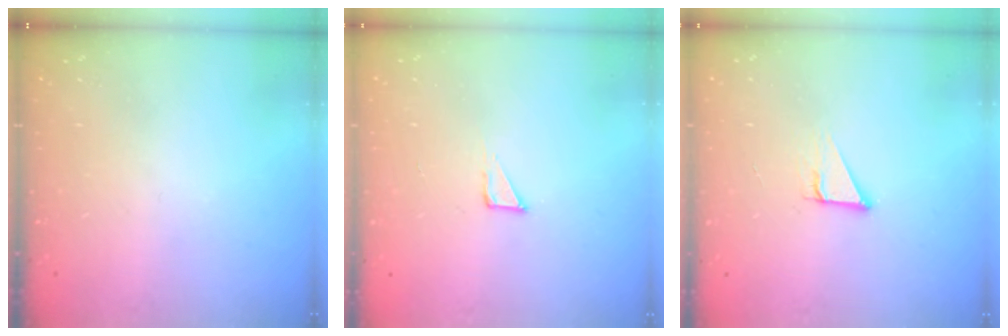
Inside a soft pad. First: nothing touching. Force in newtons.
{"total": 2.1, "press": 2.1, "slide": 0.1}
{"total": 2.9, "press": 2.9, "slide": 0.2}